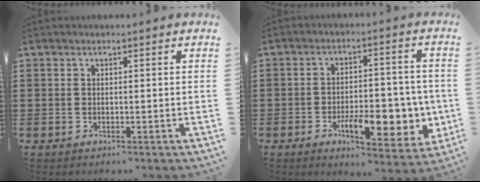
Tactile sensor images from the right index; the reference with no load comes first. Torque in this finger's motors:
{"motor_torque": [2.14, 0.00, 0.72, 0.11]}